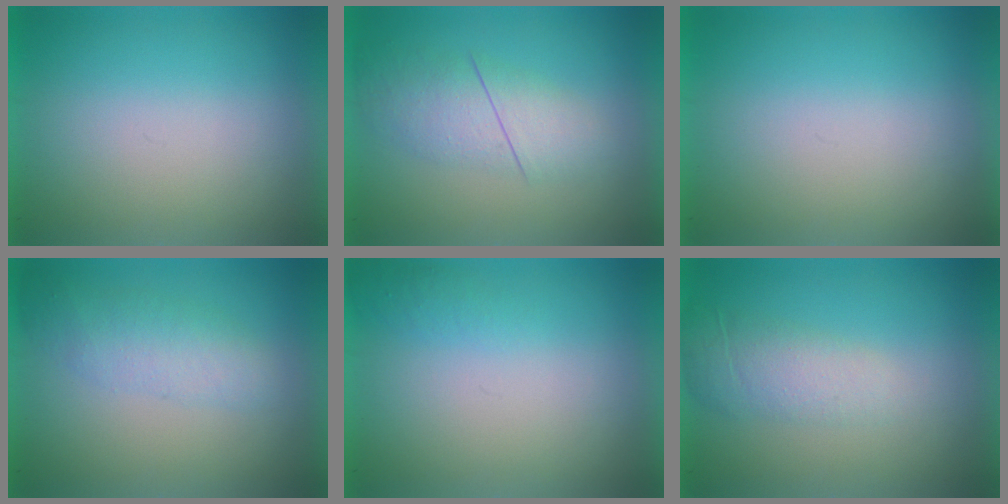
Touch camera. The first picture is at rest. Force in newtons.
{"total": 2.7}
{"total": 0.0}
{"total": 2.3}
{"total": 1.0}
{"total": 1.0}